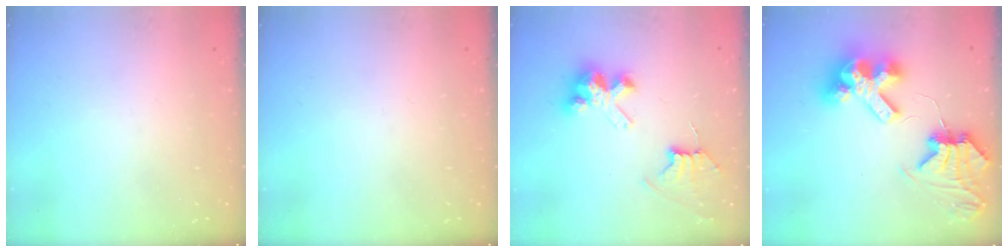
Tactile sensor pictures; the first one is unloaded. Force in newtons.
{"total": 0.0}
{"total": 7.9, "press": 7.8, "slide": 0.6}
{"total": 12.4, "press": 12.3, "slide": 1.6}